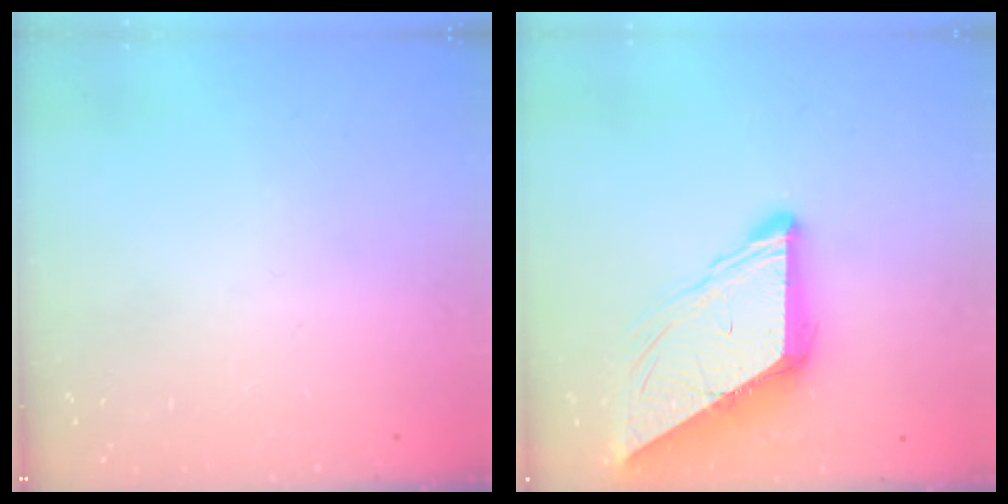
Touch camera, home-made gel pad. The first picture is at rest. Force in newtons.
{"total": 10.3, "press": 10.3, "slide": 1.1}